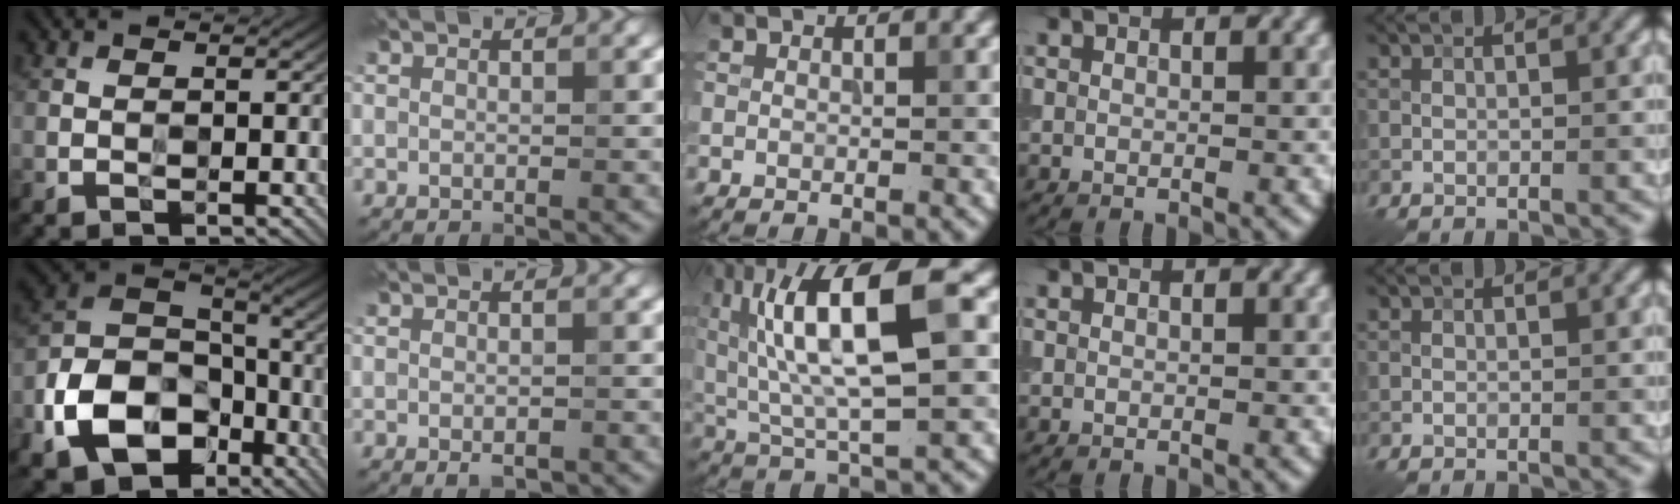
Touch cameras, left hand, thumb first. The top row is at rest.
{"thumb": {"total": 14.8, "force": [-6.8, 9.9, 8.7], "torque": [-0.194, -0.037, -0.125]}, "index": {"total": 1.6, "force": [-0.9, 0.7, 1.2], "torque": [-0.015, -0.004, -0.010]}, "middle": {"total": 11.0, "force": [2.5, 3.0, 10.3], "torque": [-0.182, 0.015, 0.045]}}